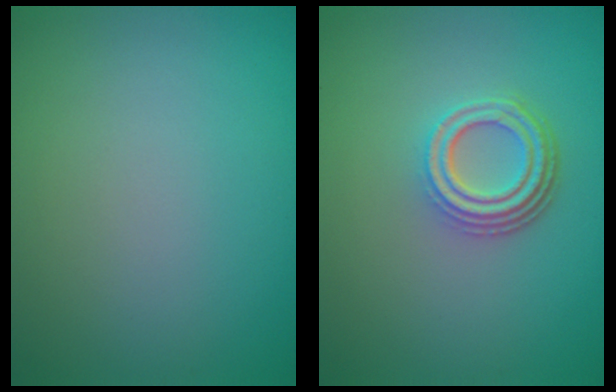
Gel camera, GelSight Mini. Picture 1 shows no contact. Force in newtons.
{"total": 4.2, "press": 3.1, "slide": 2.7}